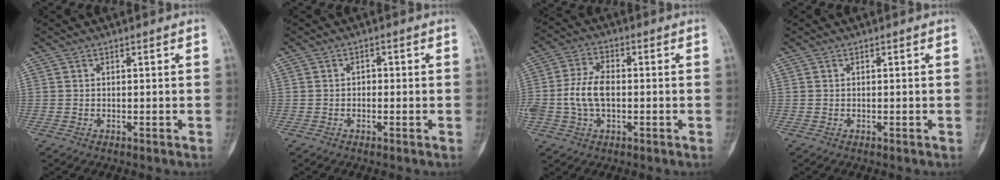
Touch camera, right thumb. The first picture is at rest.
{"total": 1.0, "force": [-0.2, 0.8, 0.6], "torque": [0.002, 0.003, -0.008]}
{"total": 8.5, "force": [-0.8, 5.2, 6.7], "torque": [-0.137, 0.017, -0.017]}
{"total": 0.0}